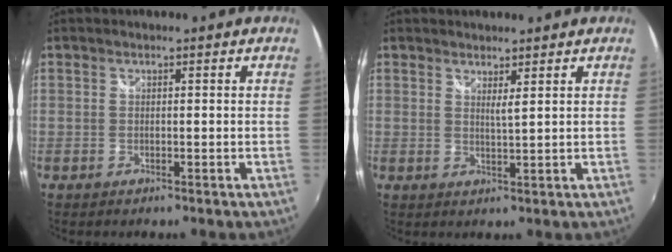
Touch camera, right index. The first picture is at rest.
{"total": 2.0, "force": [1.5, 0.0, 1.4], "torque": [-0.026, -0.004, 0.021]}